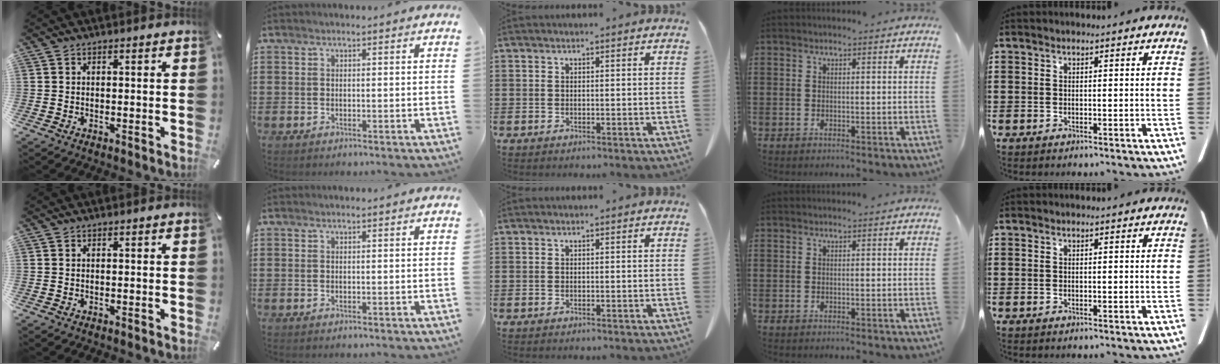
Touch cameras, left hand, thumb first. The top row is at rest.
{}